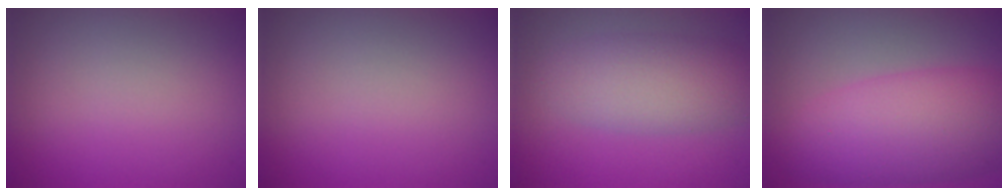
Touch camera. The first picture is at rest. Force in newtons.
{"total": 0.0}
{"total": 5.1, "press": 5.1, "slide": 0.1}
{"total": 7.9, "press": 7.9, "slide": 0.1}